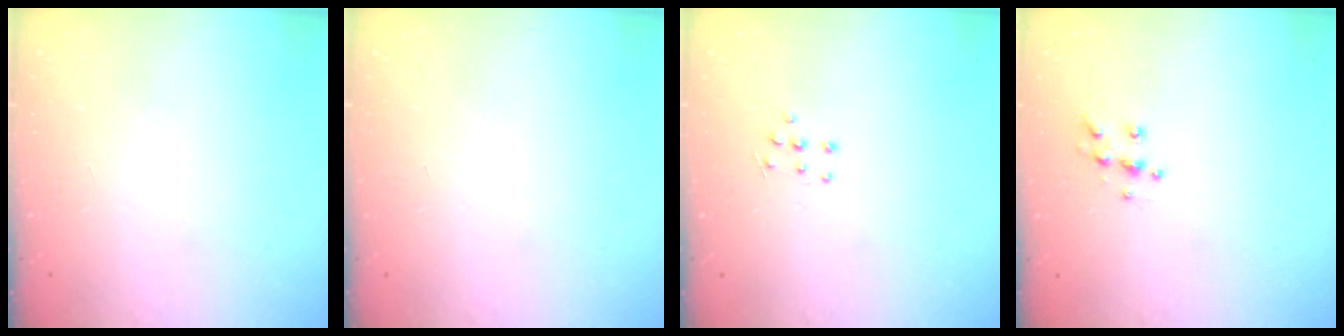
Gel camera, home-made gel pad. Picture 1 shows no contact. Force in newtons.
{"total": 0.0}
{"total": 5.0, "press": 4.9, "slide": 0.5}
{"total": 6.4, "press": 6.4, "slide": 0.6}